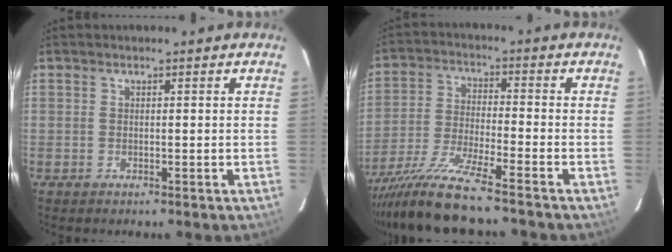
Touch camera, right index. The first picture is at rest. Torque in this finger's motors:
{"motor_torque": [1.16, -0.98, 0.62, 0.14]}